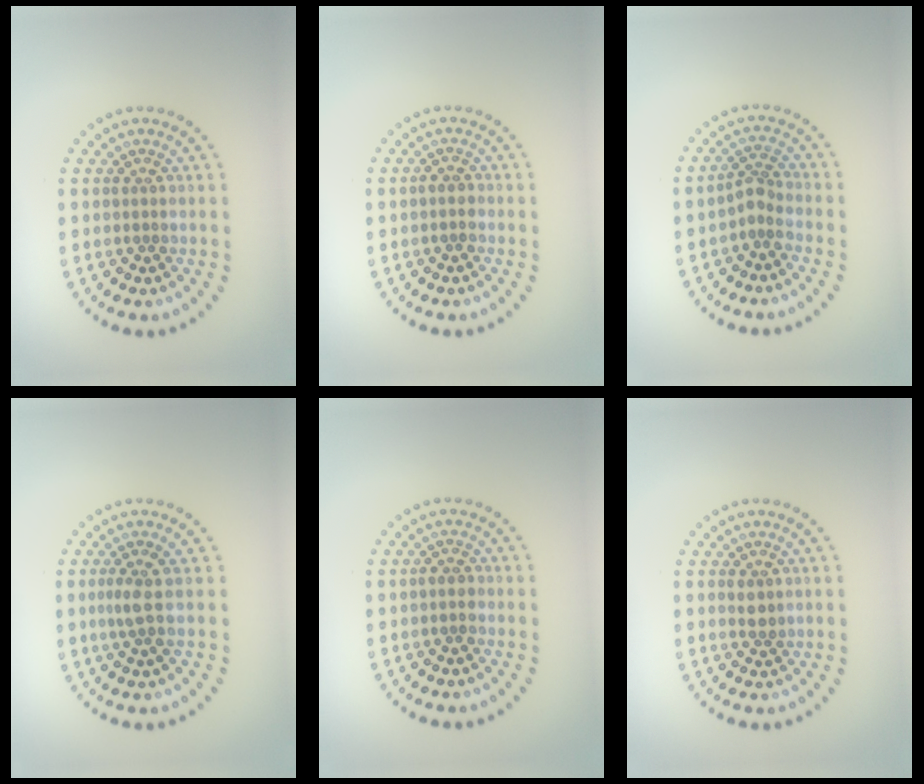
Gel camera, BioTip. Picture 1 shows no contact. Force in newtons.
{"total": 1.2, "press": 1.1, "slide": 0.5}
{"total": 2.0, "press": 1.5, "slide": 1.3}
{"total": 1.9, "press": 1.4, "slide": 1.2}
{"total": 1.2, "press": 1.1, "slide": 0.5}
{"total": 1.2, "press": 1.1, "slide": 0.5}